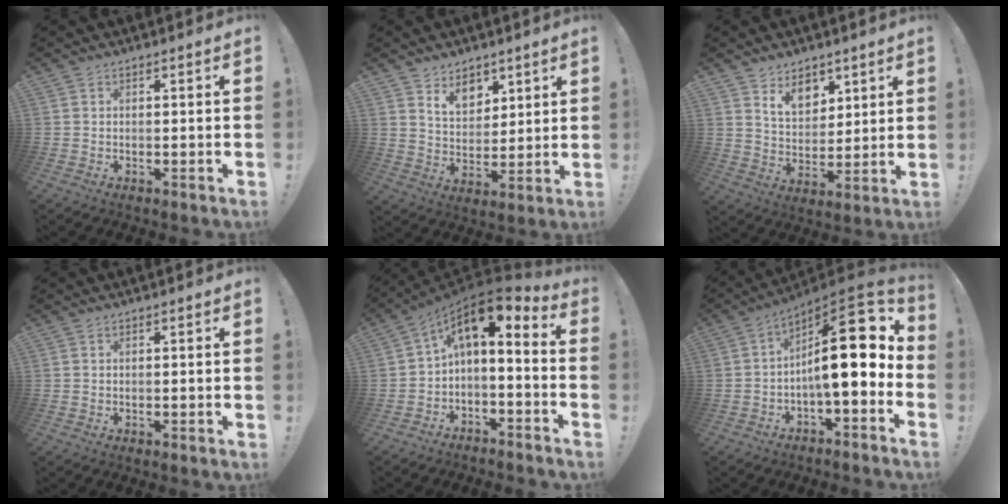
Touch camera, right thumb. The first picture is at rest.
{"total": 9.4, "force": [6.5, 6.3, 2.7], "torque": [-0.039, -0.044, 0.127]}
{"total": 10.2, "force": [6.9, 6.8, 3.2], "torque": [-0.041, -0.049, 0.134]}
{"total": 0.0}
{"total": 6.8, "force": [2.3, 1.9, 6.1], "torque": [-0.105, -0.024, 0.038]}
{"total": 18.6, "force": [3.0, 5.7, 17.4], "torque": [-0.268, -0.015, 0.048]}